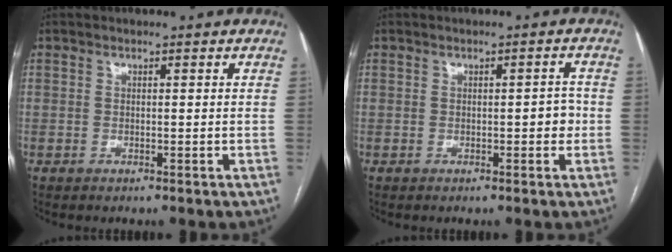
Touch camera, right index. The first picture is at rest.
{"total": 2.2, "force": [-0.3, 1.0, 2.0], "torque": [-0.018, 0.007, -0.004]}